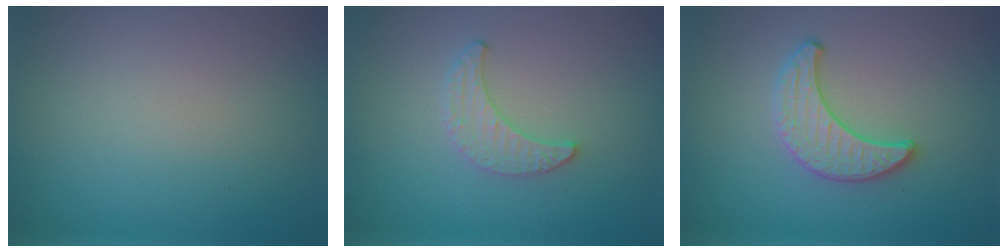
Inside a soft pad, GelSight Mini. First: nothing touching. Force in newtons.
{"total": 2.2, "press": 2.2, "slide": 0.5}
{"total": 2.4, "press": 2.4, "slide": 0.1}